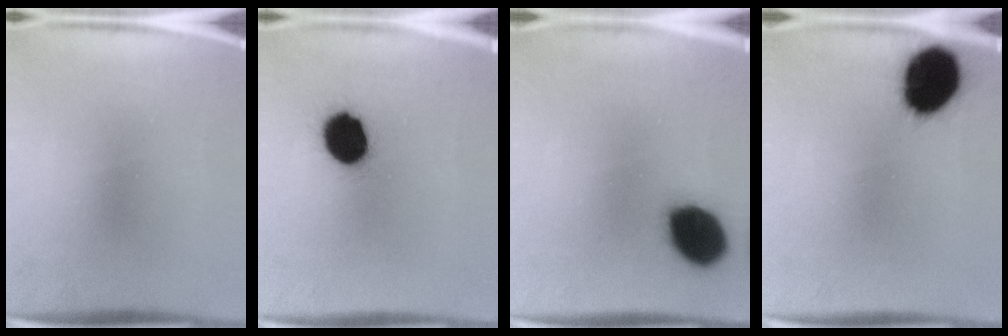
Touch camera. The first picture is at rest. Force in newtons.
{"total": 13.0}
{"total": 16.3}
{"total": 17.8}